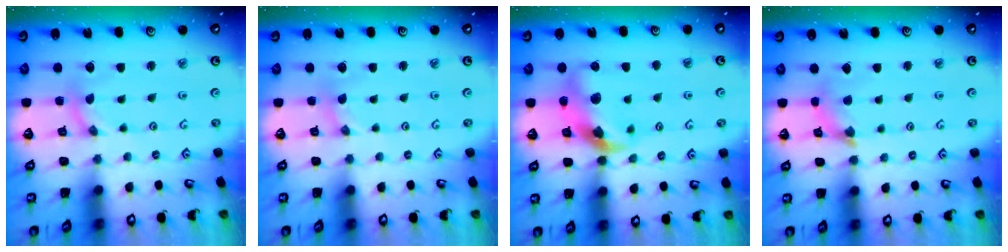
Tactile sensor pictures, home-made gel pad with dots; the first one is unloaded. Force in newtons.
{"total": 0.8, "press": 0.8, "slide": 0.2}
{"total": 12.7, "press": 12.6, "slide": 1.8}
{"total": 5.0, "press": 5.0, "slide": 0.4}